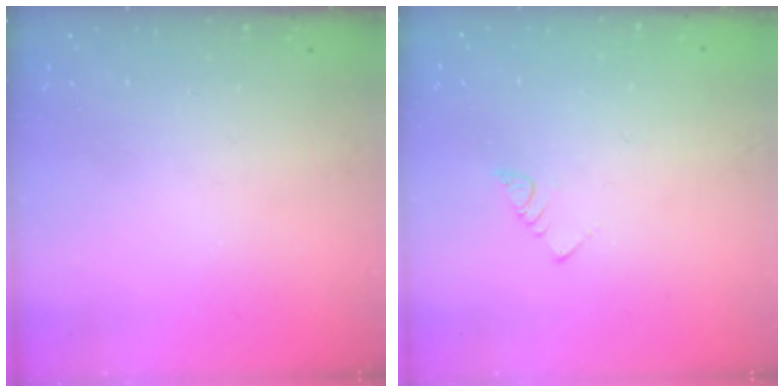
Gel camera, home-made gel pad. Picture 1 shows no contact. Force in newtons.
{"total": 3.0, "press": 3.0, "slide": 0.2}